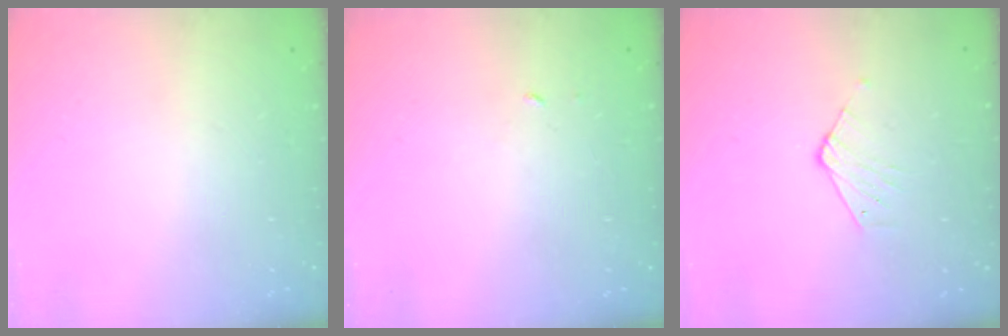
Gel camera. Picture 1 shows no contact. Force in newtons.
{"total": 1.9, "press": 1.9, "slide": 0.1}
{"total": 3.8, "press": 3.8, "slide": 0.3}